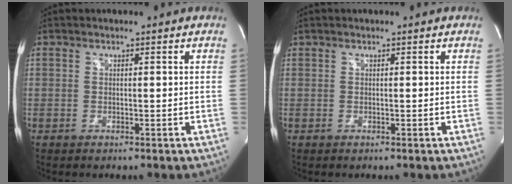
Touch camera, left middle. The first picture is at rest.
{"total": 0.0}